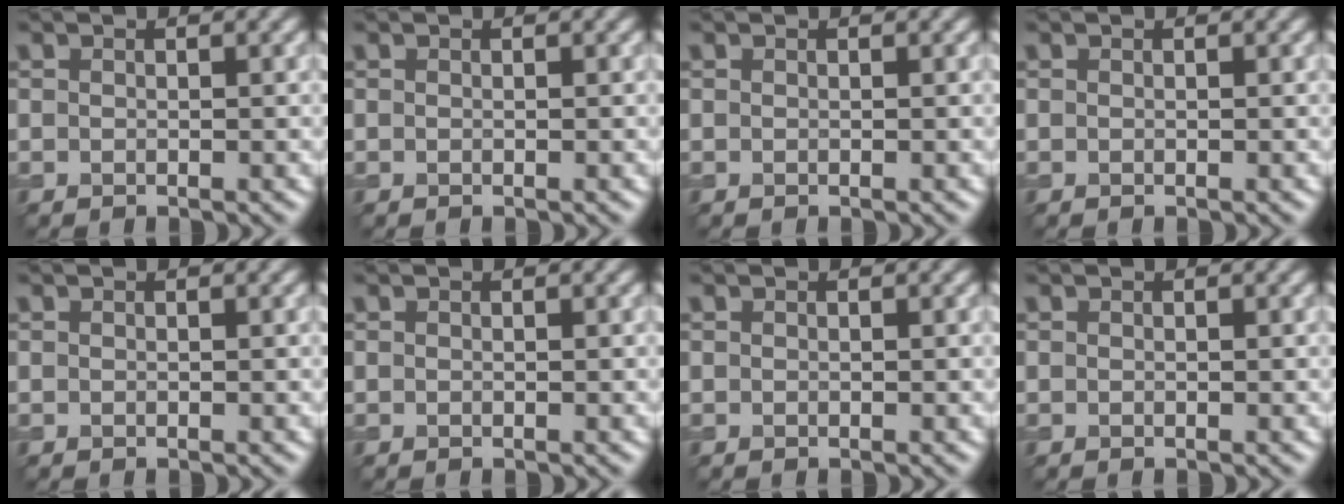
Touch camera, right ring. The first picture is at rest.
{"total": 0.0}
{"total": 0.0}
{"total": 0.0}
{"total": 0.0}
{"total": 0.0}
{"total": 0.0}
{"total": 0.0}